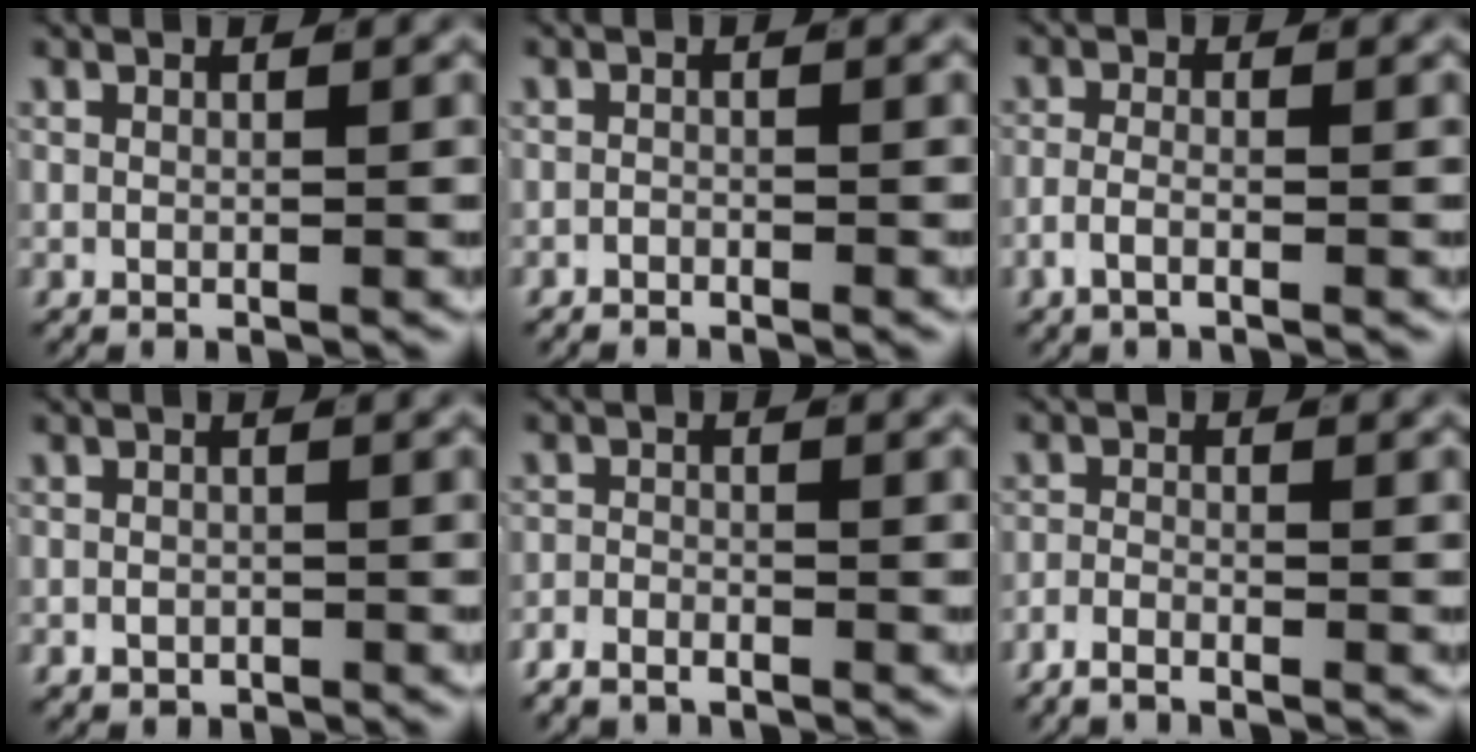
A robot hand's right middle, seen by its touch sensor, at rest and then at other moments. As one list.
[{"total": 1.0, "force": [-1.0, 0.0, 0.0], "torque": [0.002, -0.004, -0.019]}, {"total": 2.1, "force": [-1.4, 0.6, 1.5], "torque": [-0.038, -0.004, -0.026]}, {"total": 1.1, "force": [-0.6, 0.8, 0.4], "torque": [-0.005, -0.006, -0.006]}, {"total": 2.5, "force": [-2.3, 0.9, 0.6], "torque": [-0.007, -0.004, -0.044]}, {"total": 2.3, "force": [-2.1, 0.5, 0.9], "torque": [-0.017, -0.001, -0.042]}]